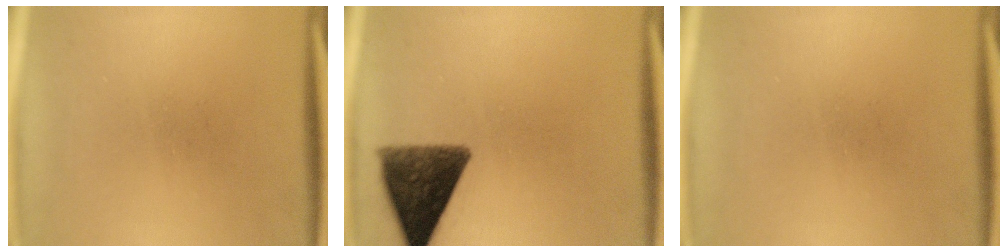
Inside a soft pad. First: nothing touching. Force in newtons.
{"total": 10.7}
{"total": 0.0}